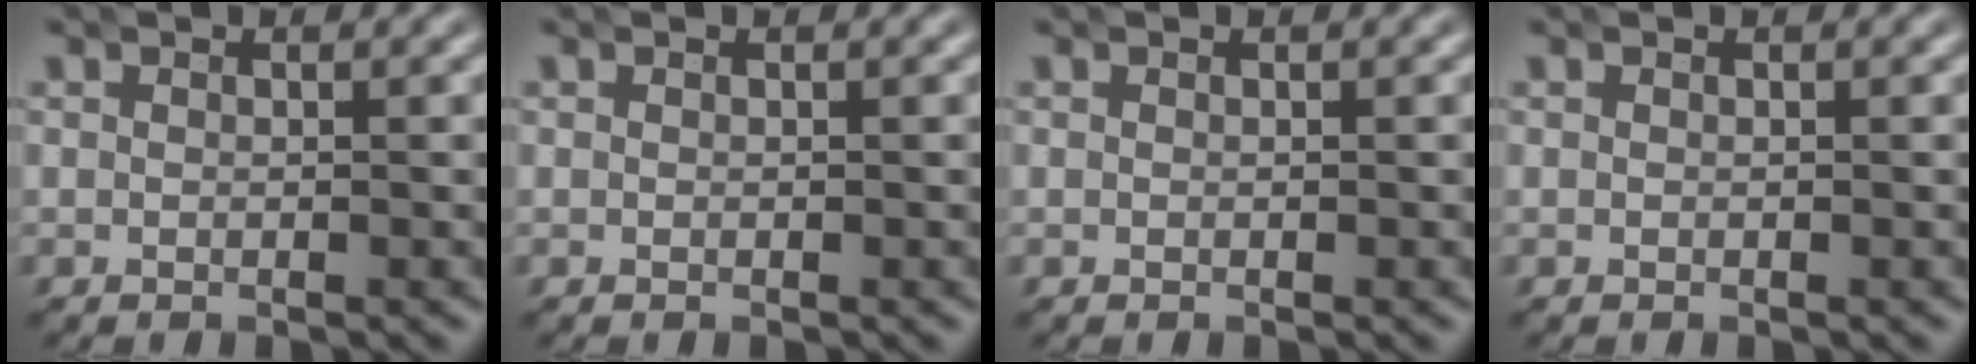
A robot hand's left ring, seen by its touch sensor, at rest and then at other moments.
{"total": 0.0}
{"total": 0.0}
{"total": 0.0}